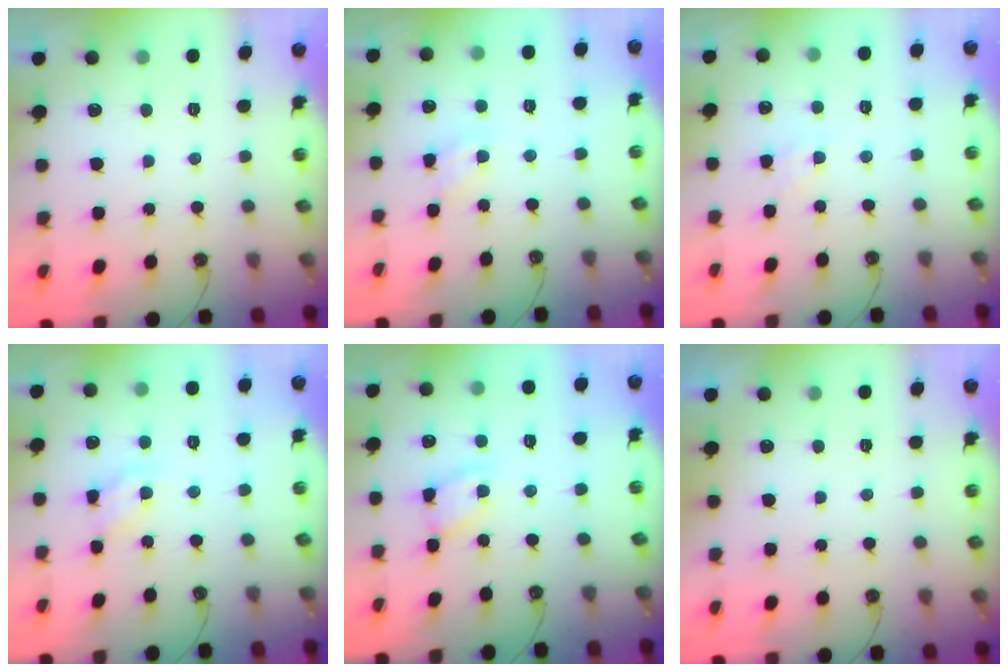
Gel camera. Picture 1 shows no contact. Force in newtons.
{"total": 3.4, "press": 3.4, "slide": 0.3}
{"total": 1.7, "press": 1.7, "slide": 0.3}
{"total": 9.4, "press": 9.3, "slide": 0.7}
{"total": 4.8, "press": 4.8, "slide": 0.3}
{"total": 0.0}